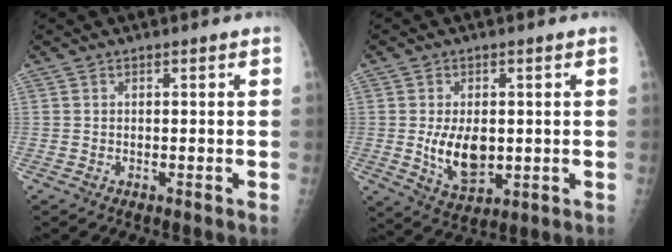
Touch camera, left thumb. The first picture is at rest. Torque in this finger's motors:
{"motor_torque": [0.16, 0.16, 0.60, -0.02, 0.08]}